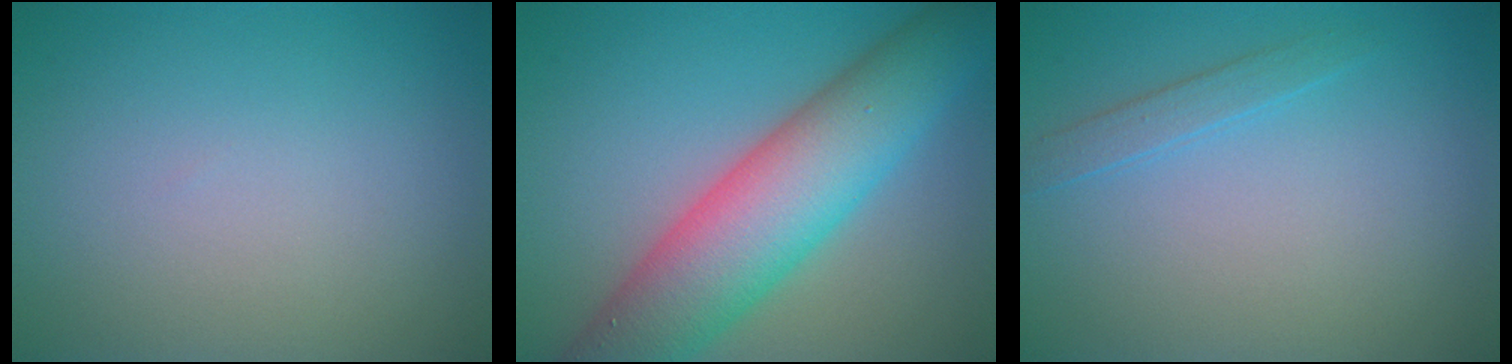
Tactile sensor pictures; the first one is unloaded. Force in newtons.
{"total": 10.0, "press": 10.0, "slide": 0.5}
{"total": 1.3, "press": 1.3, "slide": 0.1}